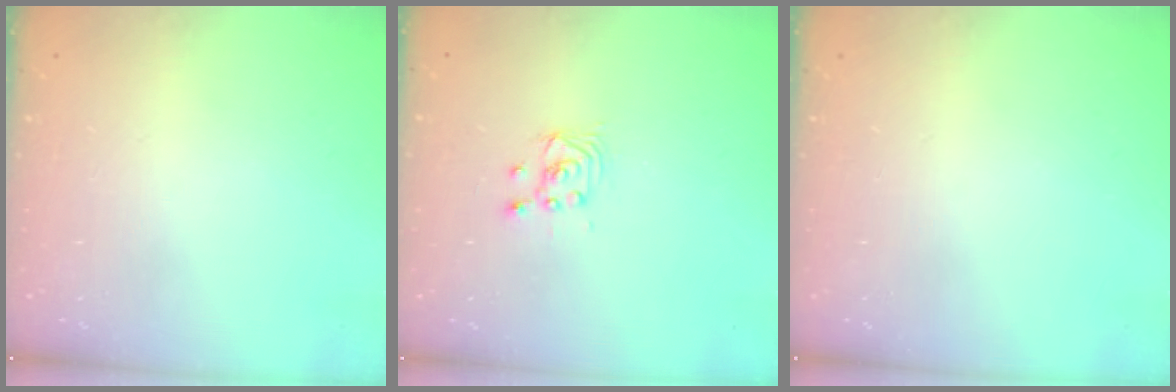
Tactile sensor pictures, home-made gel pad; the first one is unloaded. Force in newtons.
{"total": 2.5, "press": 2.5, "slide": 0.2}
{"total": 0.0}